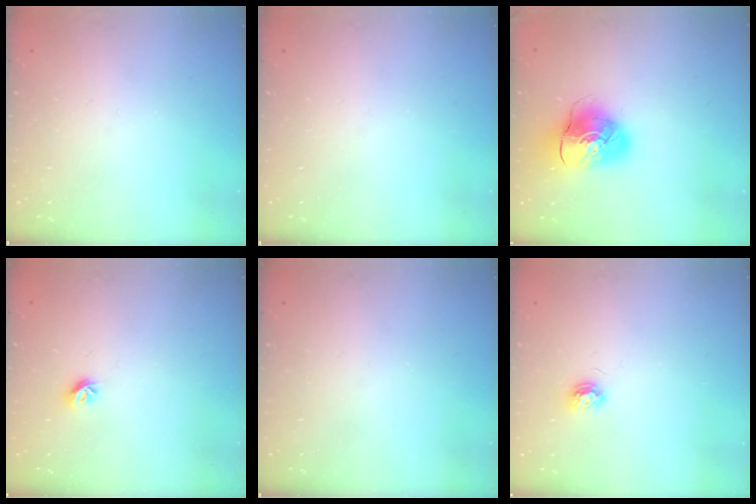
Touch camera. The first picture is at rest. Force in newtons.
{"total": 0.0}
{"total": 10.8, "press": 10.6, "slide": 1.6}
{"total": 6.0, "press": 6.0, "slide": 0.7}
{"total": 0.0}
{"total": 3.7, "press": 3.7, "slide": 0.4}